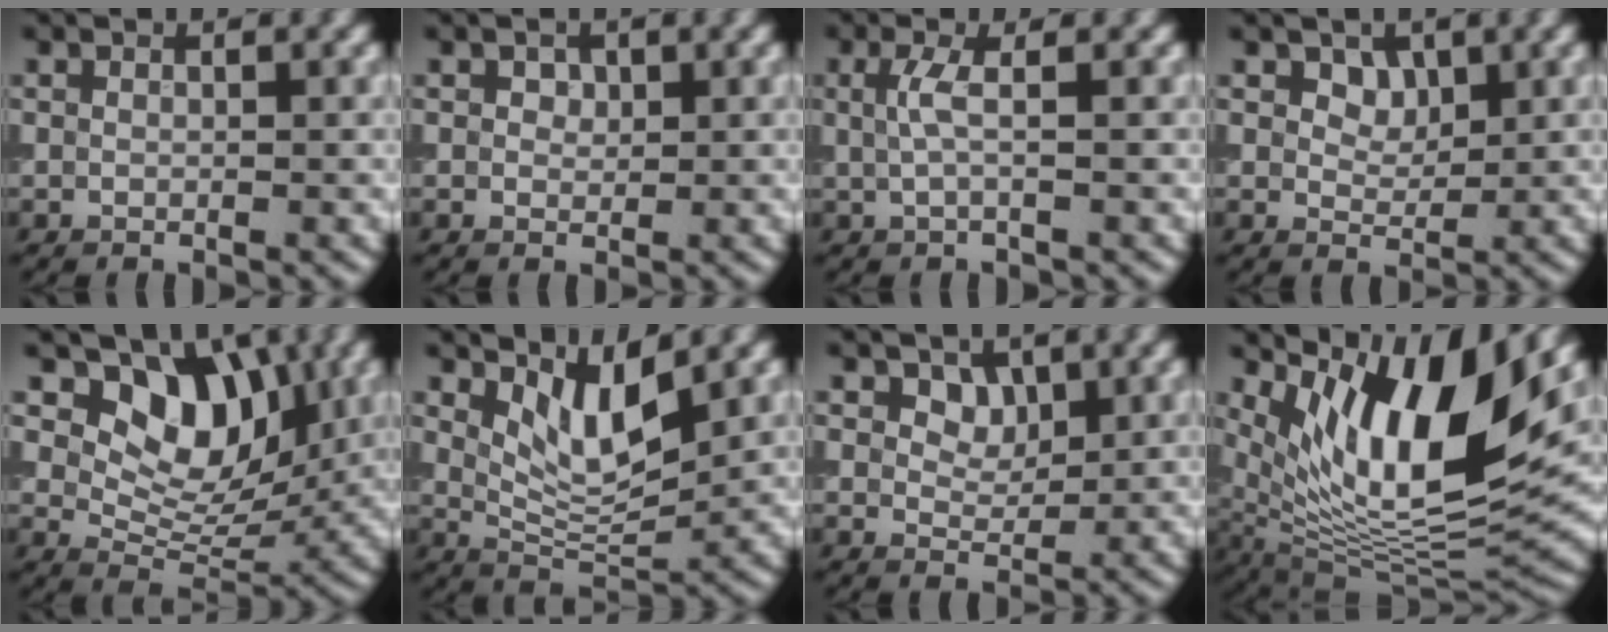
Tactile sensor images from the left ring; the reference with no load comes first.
{"total": 1.0, "force": [0.5, 0.7, 0.4], "torque": [-0.005, -0.003, 0.006]}
{"total": 1.8, "force": [0.2, 0.3, 1.8], "torque": [-0.041, -0.002, 0.004]}
{"total": 2.1, "force": [1.1, 1.4, 1.0], "torque": [-0.016, -0.009, 0.017]}
{"total": 7.9, "force": [3.2, 5.2, 5.0], "torque": [-0.063, -0.014, 0.045]}
{"total": 4.5, "force": [2.4, 1.7, 3.4], "torque": [-0.069, -0.013, 0.047]}
{"total": 2.5, "force": [1.3, 1.7, 1.3], "torque": [-0.023, -0.012, 0.022]}
{"total": 13.6, "force": [6.2, 4.4, 11.2], "torque": [-0.194, -0.007, 0.116]}